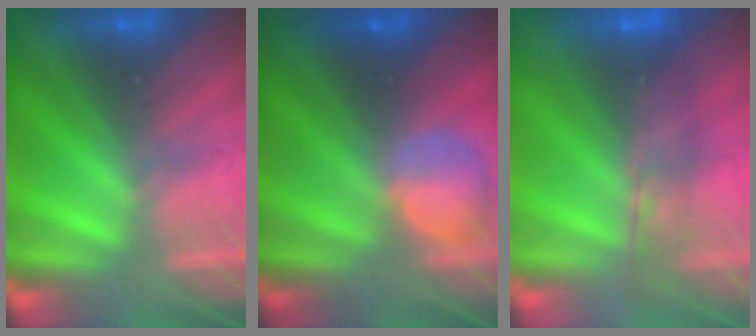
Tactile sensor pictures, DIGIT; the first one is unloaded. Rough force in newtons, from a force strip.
{"total": 2.4}
{"total": 5.6}